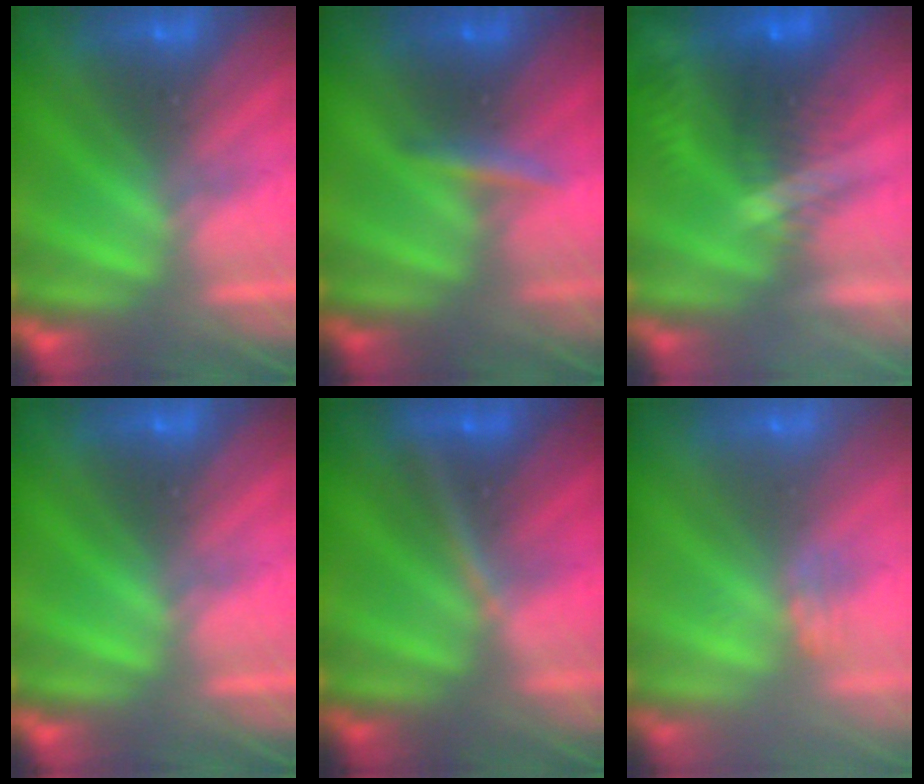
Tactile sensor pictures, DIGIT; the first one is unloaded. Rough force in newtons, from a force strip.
{"total": 2.4}
{"total": 6.9}
{"total": 0.0}
{"total": 3.3}
{"total": 2.4}